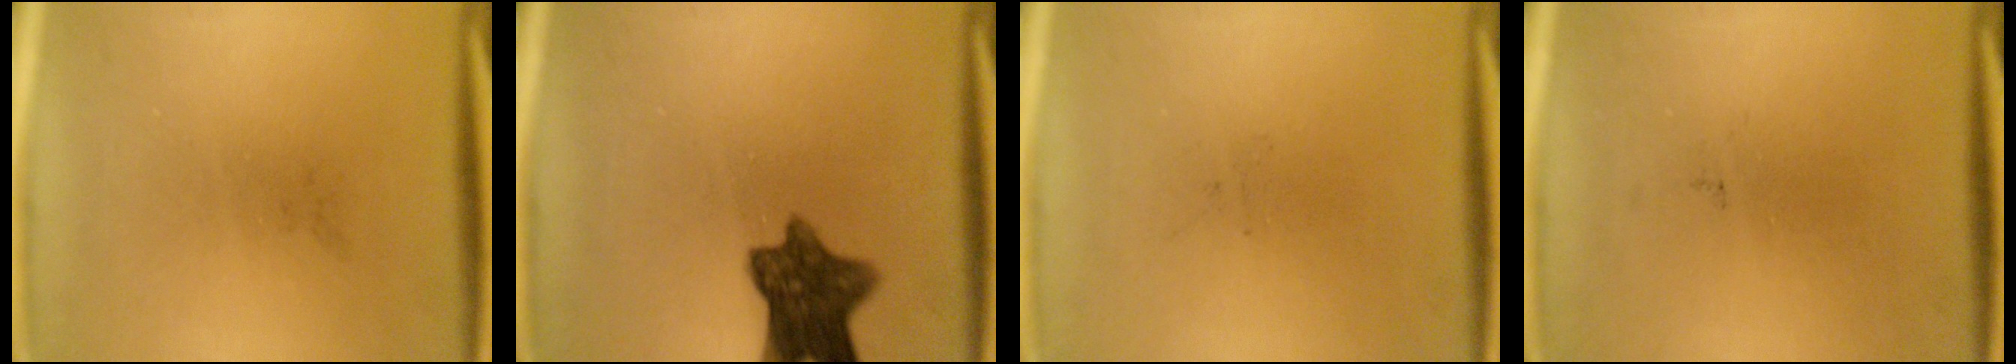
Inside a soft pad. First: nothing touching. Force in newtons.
{"total": 9.2}
{"total": 0.0}
{"total": 0.0}